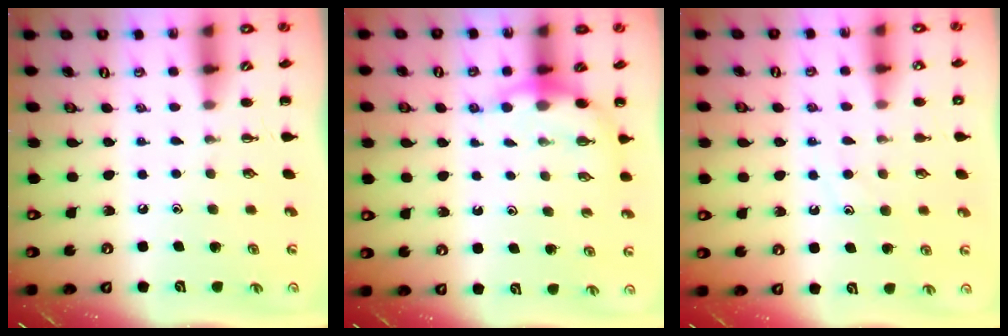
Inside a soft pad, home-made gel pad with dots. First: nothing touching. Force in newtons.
{"total": 5.4, "press": 5.4, "slide": 0.6}
{"total": 9.5, "press": 9.5, "slide": 0.7}